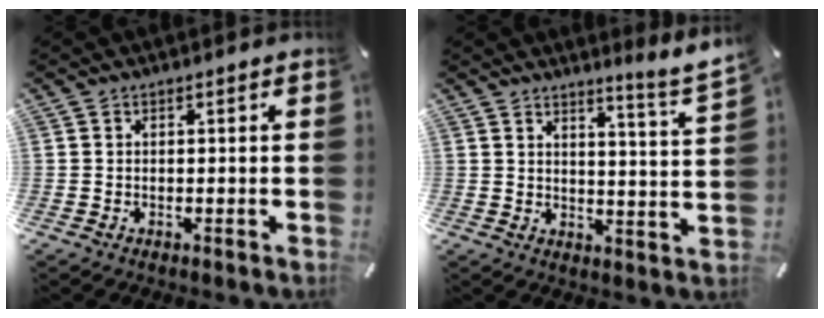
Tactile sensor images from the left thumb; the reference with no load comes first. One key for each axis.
{"total": 6.1, "fx": 5.0, "fy": -0.2, "fz": 3.5, "tx": -0.049, "ty": -0.046, "tz": 0.078}